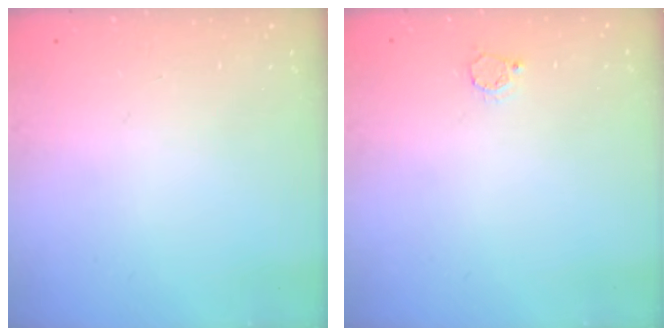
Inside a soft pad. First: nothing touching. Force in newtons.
{"total": 2.6, "press": 2.6, "slide": 0.3}